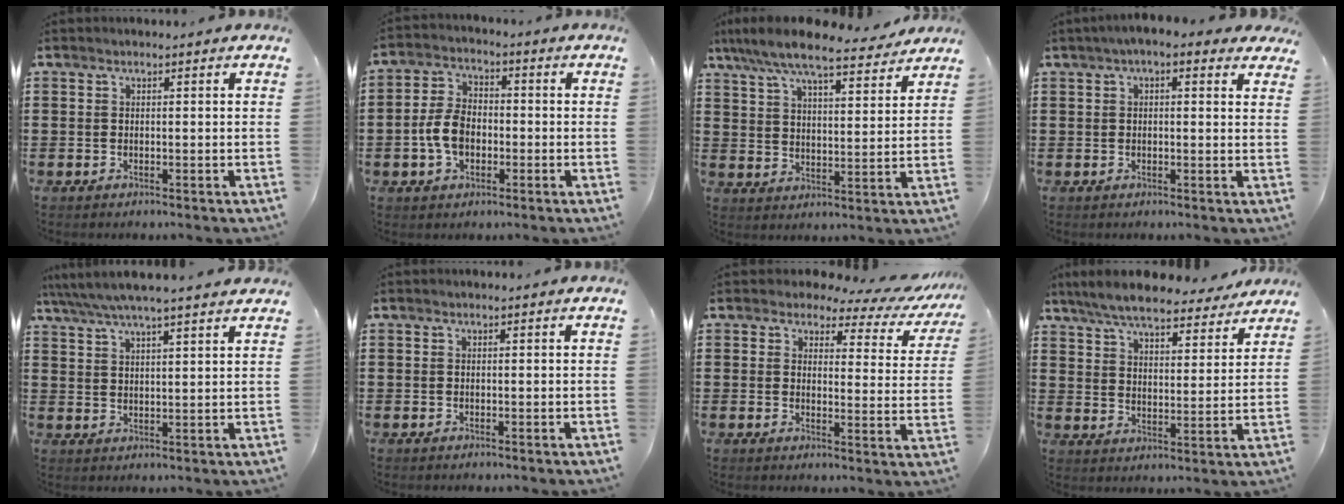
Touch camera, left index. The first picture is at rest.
{"total": 6.5, "force": [-1.5, 4.3, 4.7], "torque": [-0.119, 0.002, -0.036]}
{"total": 8.7, "force": [7.7, 1.0, 4.0], "torque": [-0.106, -0.033, 0.136]}
{"total": 3.2, "force": [2.2, 1.0, 2.2], "torque": [-0.049, 0.006, 0.038]}
{"total": 5.0, "force": [4.4, 0.0, 2.2], "torque": [-0.058, -0.018, 0.076]}
{"total": 0.0}
{"total": 4.0, "force": [2.9, 1.9, 1.9], "torque": [-0.047, -0.015, 0.046]}
{"total": 7.6, "force": [7.1, 0.9, 2.6], "torque": [-0.079, -0.028, 0.128]}